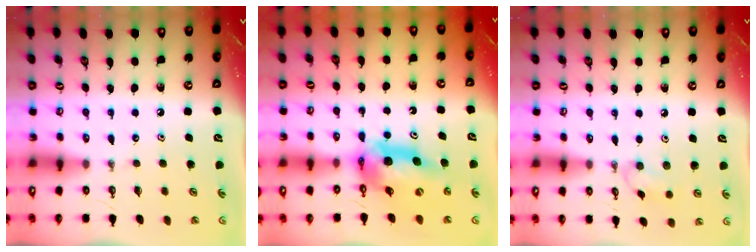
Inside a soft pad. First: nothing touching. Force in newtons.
{"total": 12.5, "press": 12.4, "slide": 1.3}
{"total": 6.7, "press": 5.9, "slide": 3.2}